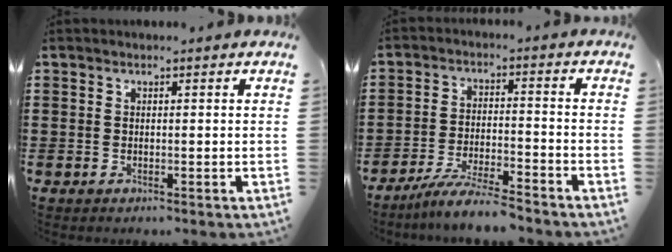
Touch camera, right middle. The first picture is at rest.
{"total": 6.5, "force": [-6.0, -0.2, 2.6], "torque": [-0.052, -0.010, -0.112]}